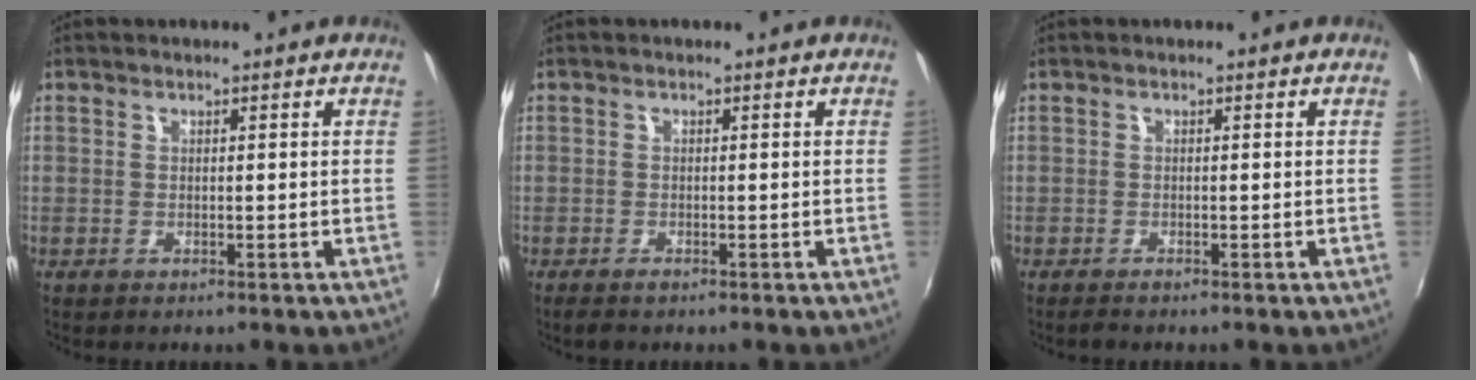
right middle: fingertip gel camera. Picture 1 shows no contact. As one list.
[{"total": 1.6, "force": [-1.3, 0.4, 0.8], "torque": [-0.017, -0.006, -0.023]}, {"total": 0.9, "force": [-0.8, 0.1, 0.3], "torque": [-0.007, -0.004, -0.016]}]